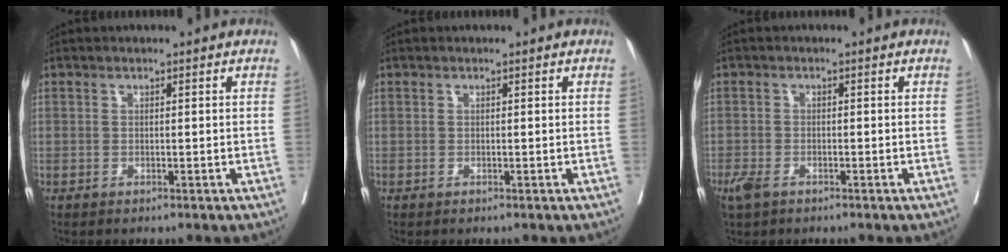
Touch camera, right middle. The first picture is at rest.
{"total": 0.0}
{"total": 3.0, "force": [-2.0, 1.5, 1.7], "torque": [-0.039, -0.005, -0.033]}